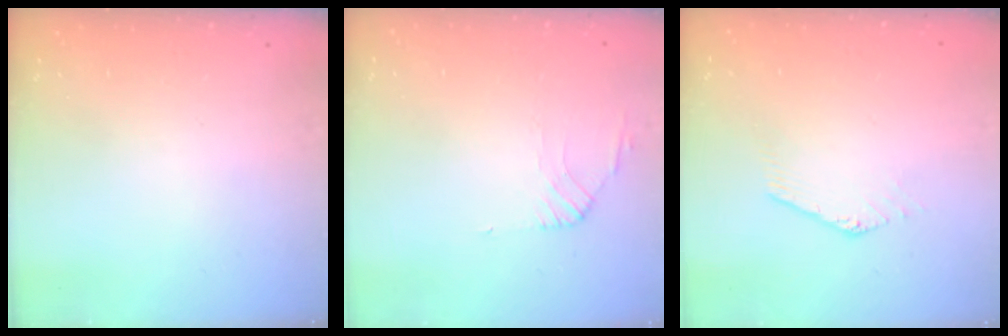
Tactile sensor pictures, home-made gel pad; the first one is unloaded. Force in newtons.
{"total": 1.3, "press": 1.2, "slide": 0.4}
{"total": 0.5, "press": 0.4, "slide": 0.4}